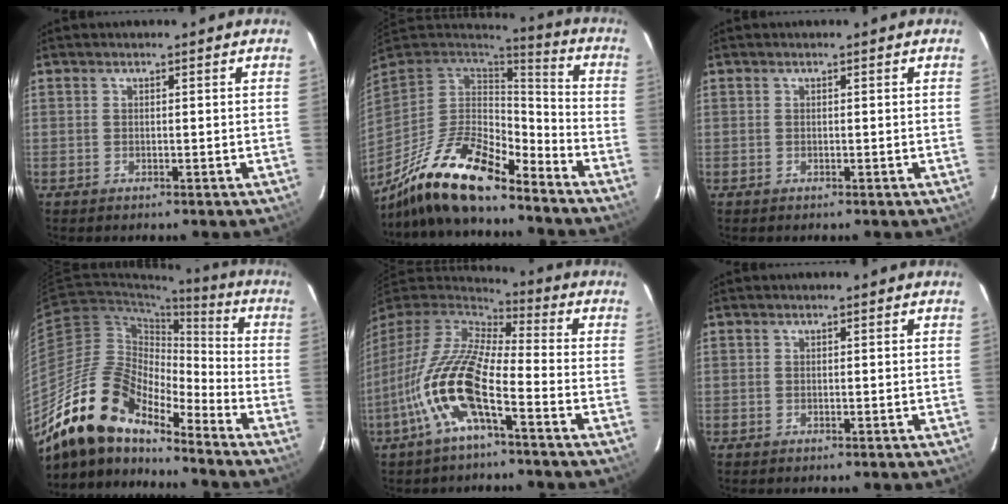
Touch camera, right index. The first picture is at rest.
{"total": 19.8, "force": [-14.9, 5.8, 11.7], "torque": [-0.238, -0.022, -0.275]}
{"total": 0.0}
{"total": 18.2, "force": [-14.7, 5.7, 9.1], "torque": [-0.162, -0.007, -0.286]}
{"total": 16.1, "force": [-6.8, 4.5, 13.9], "torque": [-0.280, -0.017, -0.139]}
{"total": 0.0}